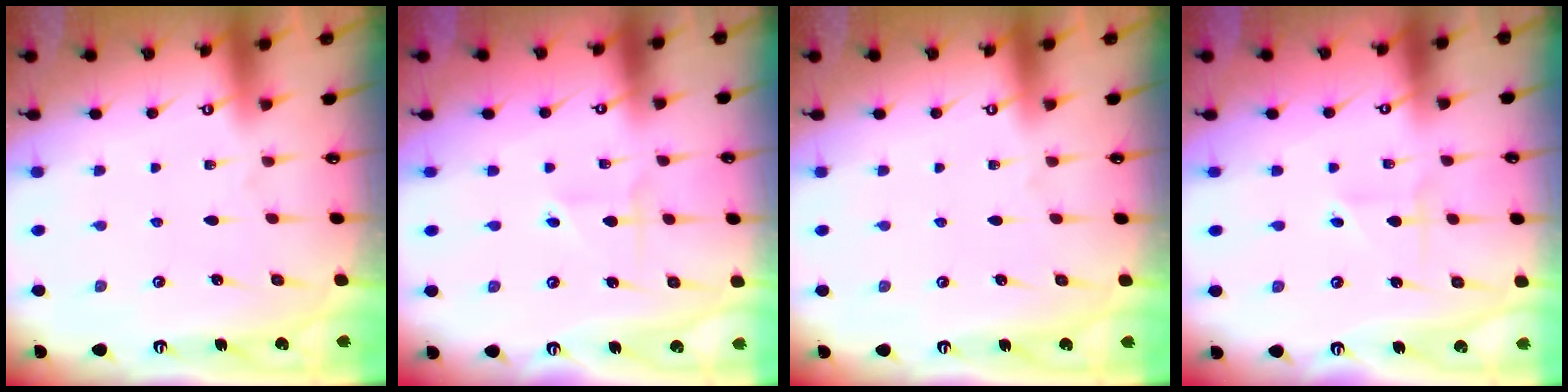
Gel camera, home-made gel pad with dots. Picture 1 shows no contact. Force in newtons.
{"total": 1.7, "press": 1.7, "slide": 0.2}
{"total": 0.0}
{"total": 2.0, "press": 1.7, "slide": 1.0}